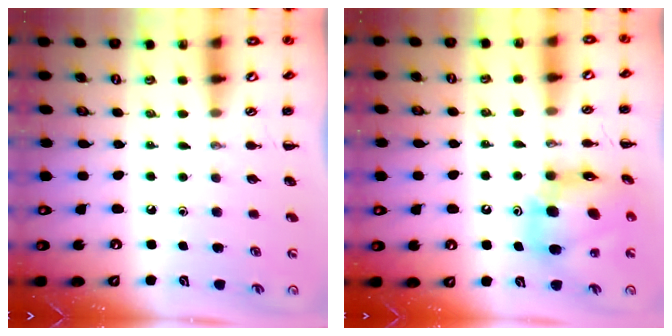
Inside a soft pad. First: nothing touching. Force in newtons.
{"total": 13.7, "press": 13.1, "slide": 3.9}